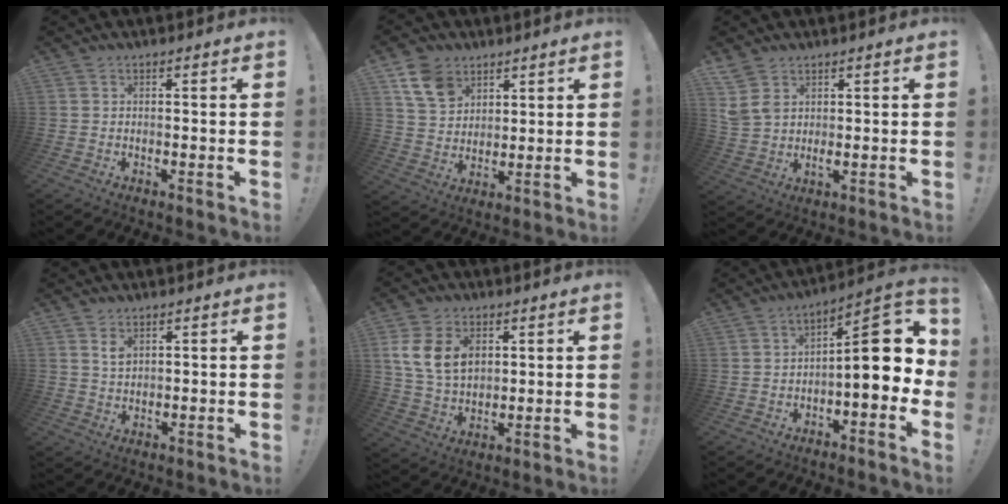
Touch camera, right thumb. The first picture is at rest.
{"total": 11.2, "force": [6.5, 7.8, 4.6], "torque": [-0.077, -0.030, 0.130]}
{"total": 5.4, "force": [2.9, 3.3, 3.1], "torque": [-0.058, -0.015, 0.057]}
{"total": 3.4, "force": [1.9, 2.2, 1.7], "torque": [-0.015, -0.016, 0.032]}
{"total": 12.9, "force": [4.2, 9.4, 7.8], "torque": [-0.137, -0.007, 0.083]}
{"total": 15.3, "force": [0.7, 5.9, 14.1], "torque": [-0.176, -0.002, 0.010]}